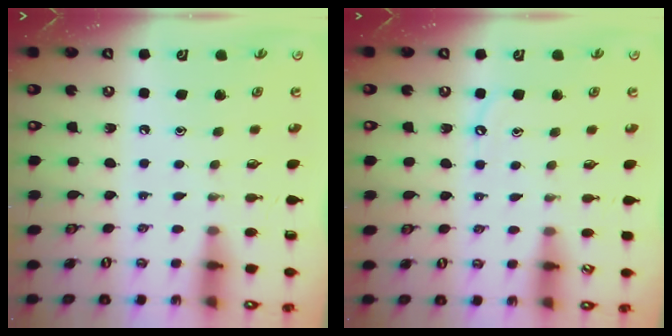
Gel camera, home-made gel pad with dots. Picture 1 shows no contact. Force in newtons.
{"total": 4.9, "press": 4.8, "slide": 0.6}